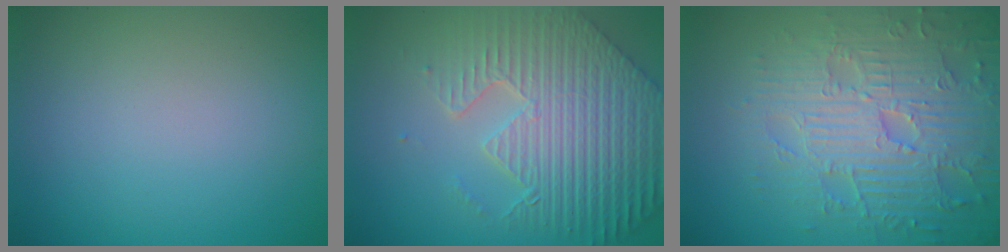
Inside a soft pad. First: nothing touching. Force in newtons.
{"total": 9.5, "press": 6.5, "slide": 6.8}
{"total": 7.7, "press": 5.9, "slide": 4.8}